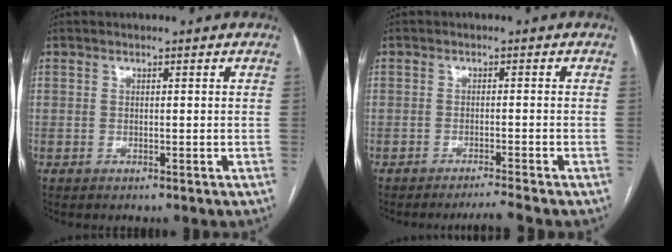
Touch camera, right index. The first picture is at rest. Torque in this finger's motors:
{"motor_torque": [-0.11, -0.33, -0.03, 0.02]}